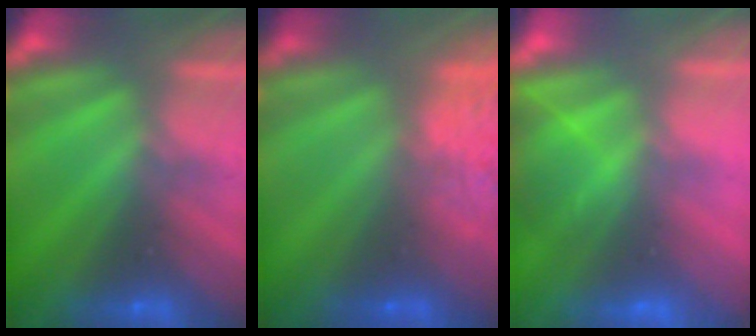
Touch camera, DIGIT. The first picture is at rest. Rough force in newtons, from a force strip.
{"total": 5.9}
{"total": 2.8}